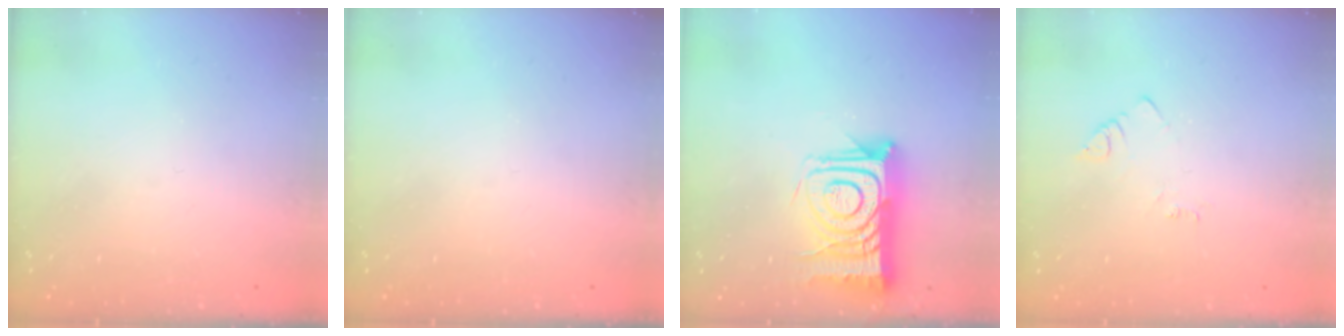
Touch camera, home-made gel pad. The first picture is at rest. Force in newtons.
{"total": 0.0}
{"total": 15.4, "press": 15.3, "slide": 1.4}
{"total": 2.7, "press": 2.7, "slide": 0.4}